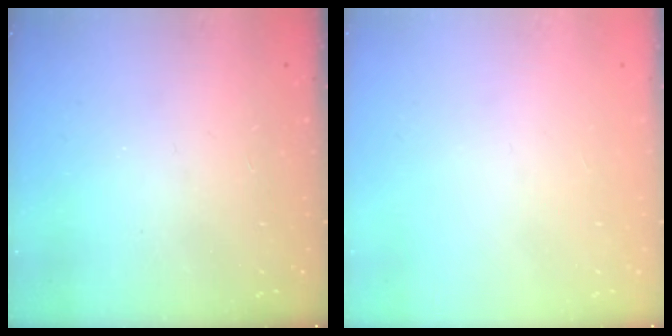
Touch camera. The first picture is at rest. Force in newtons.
{"total": 0.0}